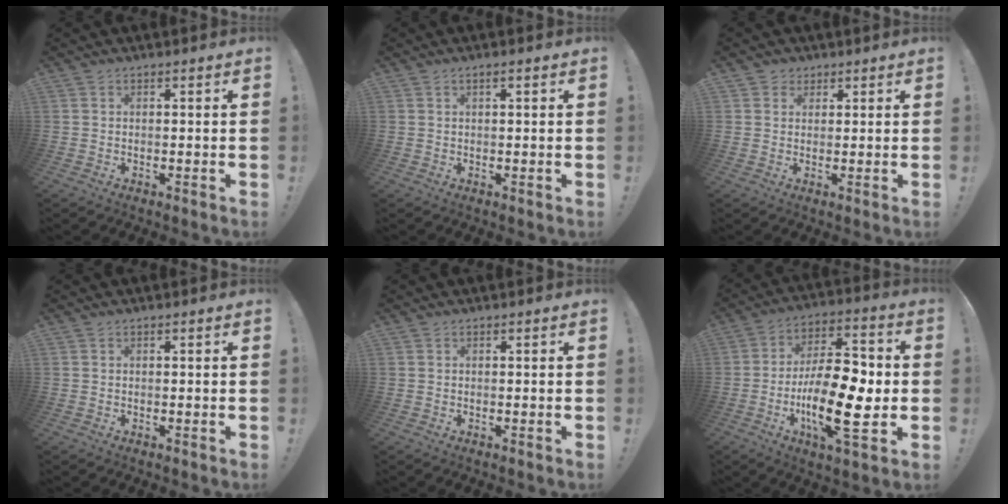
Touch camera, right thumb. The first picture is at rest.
{"total": 1.2, "force": [0.4, 0.1, 1.1], "torque": [-0.029, 0.003, 0.008]}
{"total": 2.8, "force": [1.6, 2.3, 0.4], "torque": [0.001, -0.007, 0.028]}
{"total": 0.0}
{"total": 0.0}
{"total": 21.3, "force": [-5.2, 8.3, 18.9], "torque": [-0.327, 0.023, -0.083]}